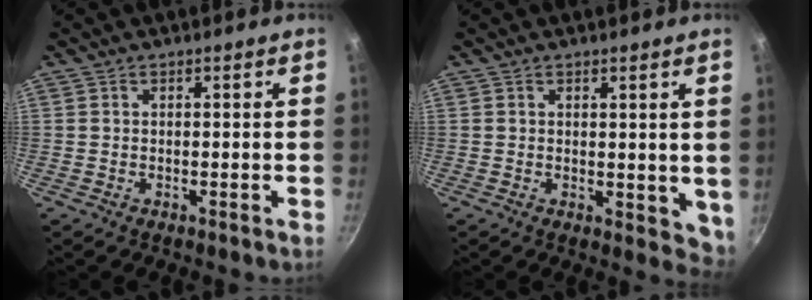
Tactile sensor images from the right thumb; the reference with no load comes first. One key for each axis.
{"total": 2.9, "fx": 0.7, "fy": 1.6, "fz": 2.3, "tx": -0.025, "ty": -0.004, "tz": 0.011}